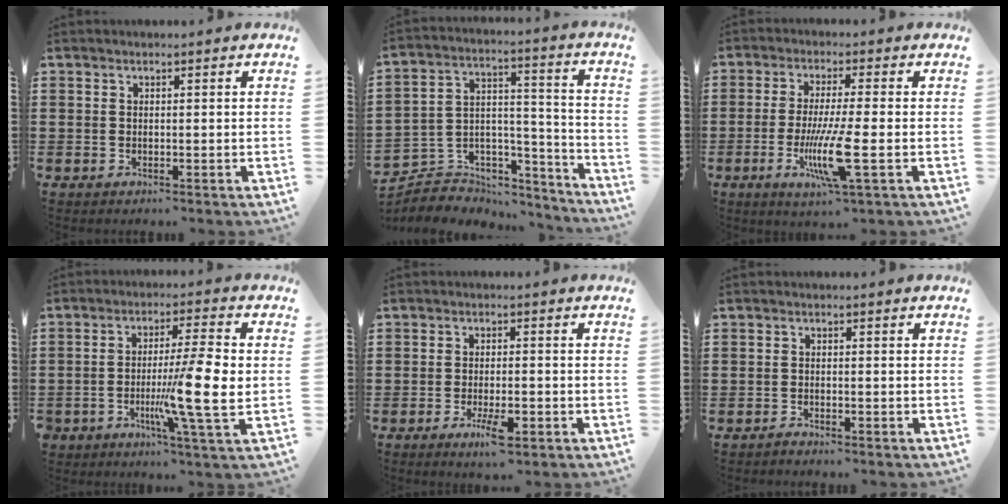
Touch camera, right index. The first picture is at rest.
{"total": 4.9, "force": [-3.8, 3.0, 0.5], "torque": [-0.017, 0.000, -0.075]}
{"total": 9.2, "force": [-2.5, 0.7, 8.8], "torque": [-0.179, -0.025, -0.049]}
{"total": 10.2, "force": [-2.1, 0.6, 9.9], "torque": [-0.175, -0.015, -0.041]}
{"total": 4.2, "force": [-2.0, 1.0, 3.5], "torque": [-0.070, -0.004, -0.037]}
{"total": 0.8, "force": [-0.8, 0.0, 0.1], "torque": [-0.004, -0.001, -0.016]}